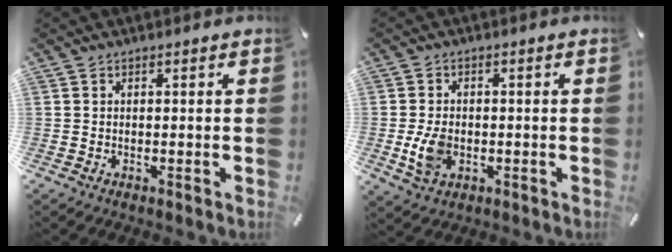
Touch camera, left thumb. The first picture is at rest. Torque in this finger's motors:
{"motor_torque": [0.96, 1.10, 0.49, 0.17, 0.06]}